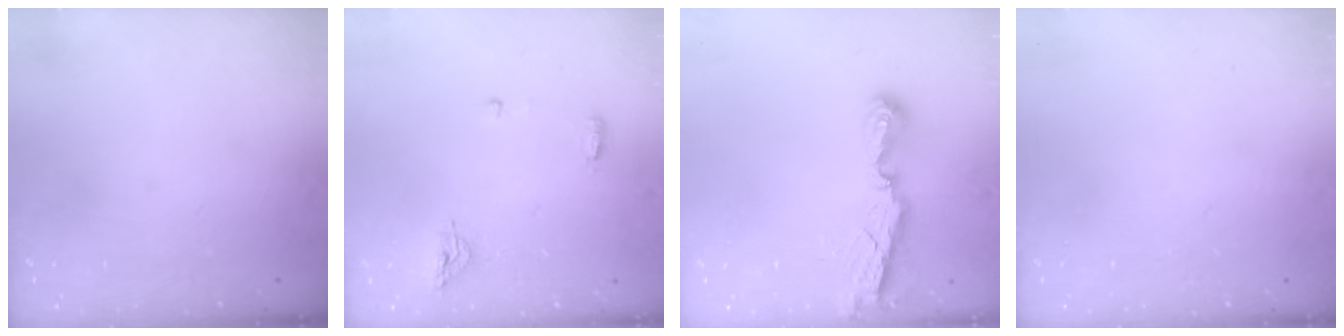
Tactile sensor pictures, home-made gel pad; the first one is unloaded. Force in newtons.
{"total": 9.0, "press": 5.9, "slide": 6.9}
{"total": 7.8, "press": 7.8, "slide": 0.5}
{"total": 0.0}